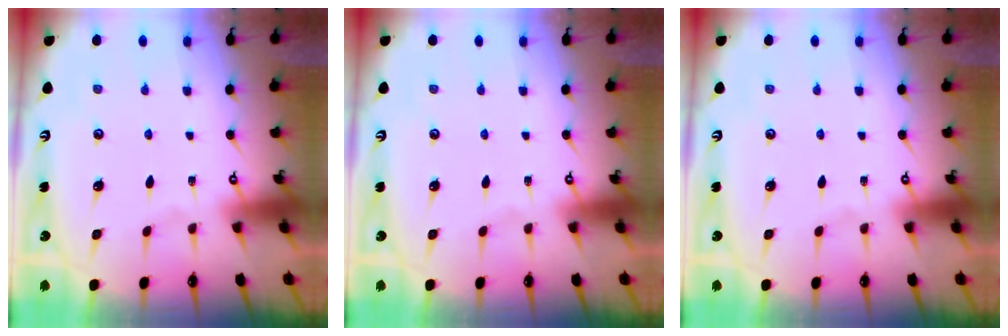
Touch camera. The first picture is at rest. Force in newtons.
{"total": 0.0}
{"total": 0.0}